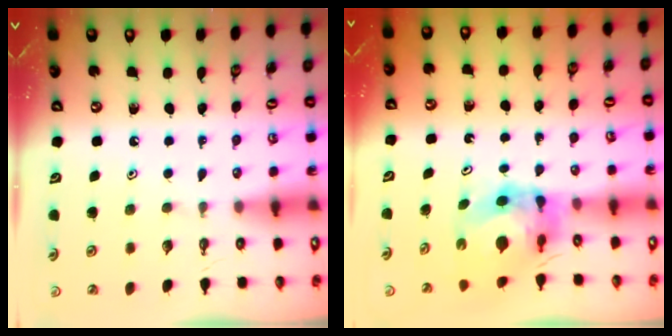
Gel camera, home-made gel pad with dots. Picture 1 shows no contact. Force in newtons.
{"total": 6.6, "press": 6.6, "slide": 0.9}